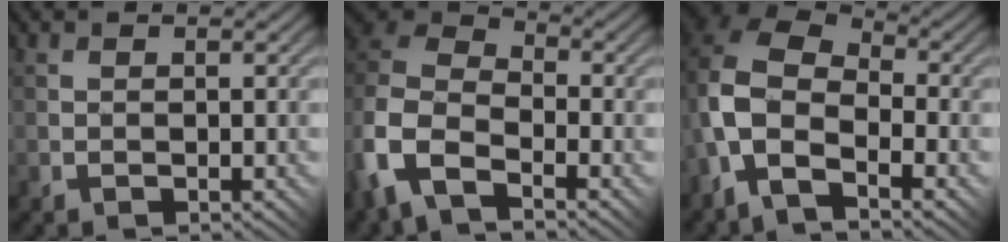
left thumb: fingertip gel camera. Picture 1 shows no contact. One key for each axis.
{"total": 10.7, "fx": -4.7, "fy": 6.9, "fz": 6.7, "tx": -0.159, "ty": -0.030, "tz": -0.094}
{"total": 11.9, "fx": -3.9, "fy": 7.4, "fz": 8.4, "tx": -0.195, "ty": -0.024, "tz": -0.067}